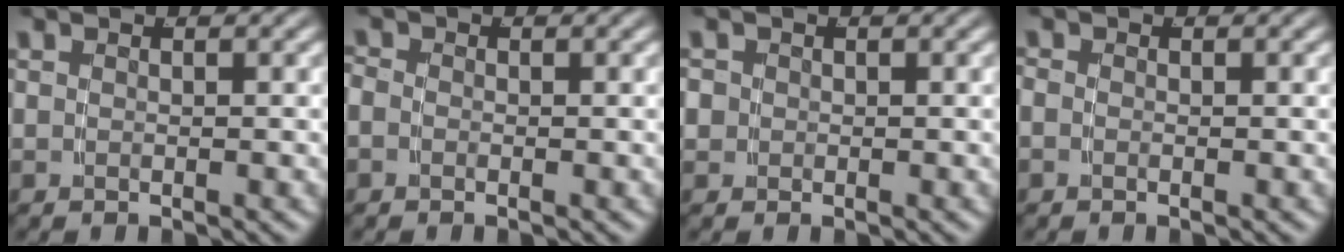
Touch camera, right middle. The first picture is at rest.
{"total": 1.4, "force": [-0.3, 1.3, 0.6], "torque": [-0.020, -0.003, -0.010]}
{"total": 1.6, "force": [-0.2, 1.5, 0.4], "torque": [-0.017, -0.008, -0.001]}
{"total": 0.8, "force": [-0.4, 0.6, 0.4], "torque": [-0.013, -0.003, -0.008]}